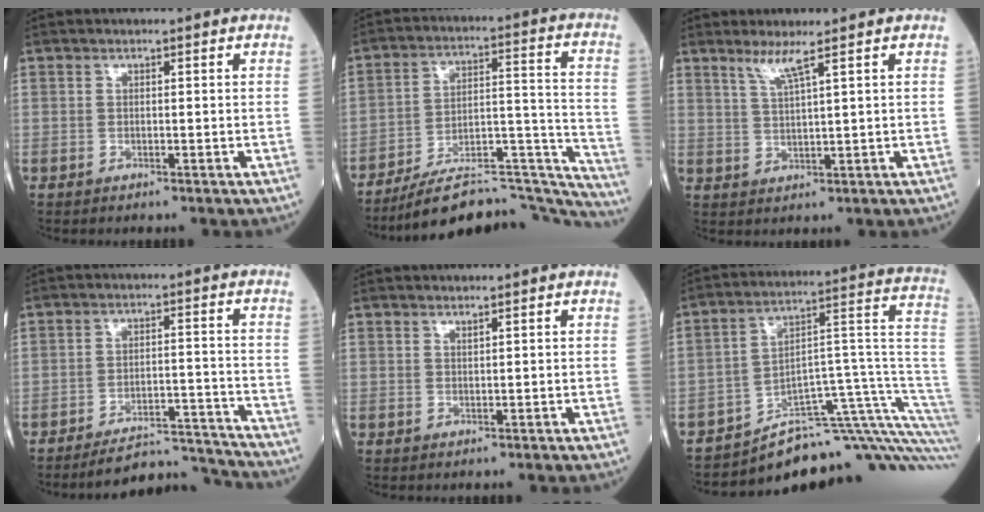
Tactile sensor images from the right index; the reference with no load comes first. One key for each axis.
{"total": 23.2, "fx": -21.3, "fy": 3.8, "fz": 8.2, "tx": -0.066, "ty": 0.050, "tz": -0.308}
{"total": 3.3, "fx": 2.2, "fy": -0.8, "fz": 2.4, "tx": -0.051, "ty": -0.008, "tz": 0.048}
{"total": 9.6, "fx": -9.6, "fy": -0.4, "fz": -0.2, "tx": 0.011, "ty": 0.021, "tz": -0.149}
{"total": 0.5, "fx": 0.5, "fy": -0.1, "fz": 0.2, "tx": -0.010, "ty": -0.006, "tz": 0.011}
{"total": 17.5, "fx": -16.0, "fy": -0.1, "fz": 7.2, "tx": -0.009, "ty": 0.096, "tz": -0.222}